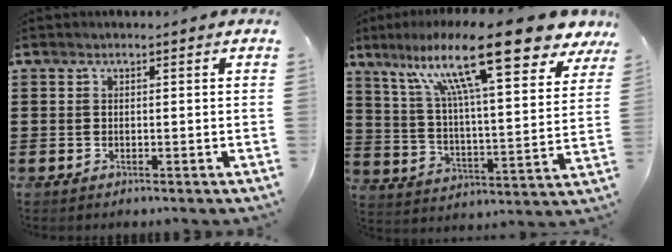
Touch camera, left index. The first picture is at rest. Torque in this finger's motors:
{"motor_torque": [2.14, 0.00, 1.06, 0.21]}